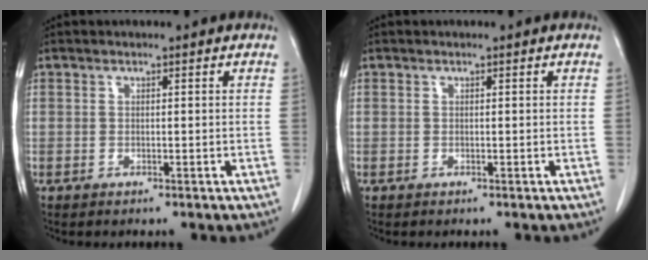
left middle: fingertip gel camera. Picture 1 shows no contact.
{"total": 0.0}